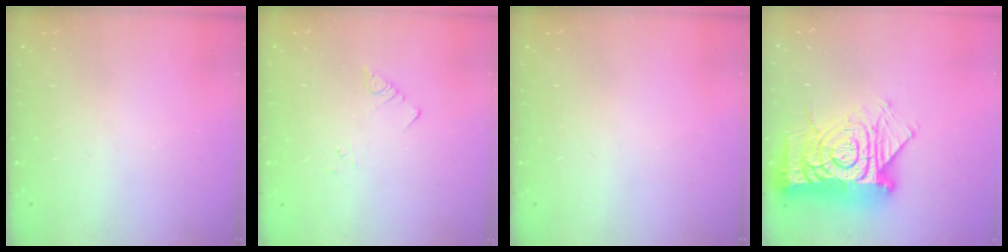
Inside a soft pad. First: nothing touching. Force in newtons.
{"total": 4.0, "press": 3.9, "slide": 0.5}
{"total": 0.0}
{"total": 21.4, "press": 21.3, "slide": 2.0}